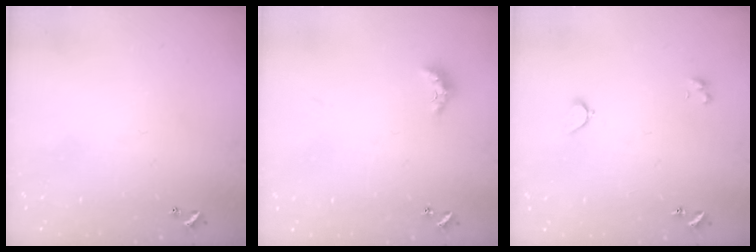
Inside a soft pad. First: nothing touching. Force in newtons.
{"total": 3.3, "press": 3.3, "slide": 0.6}
{"total": 3.1, "press": 3.0, "slide": 0.8}